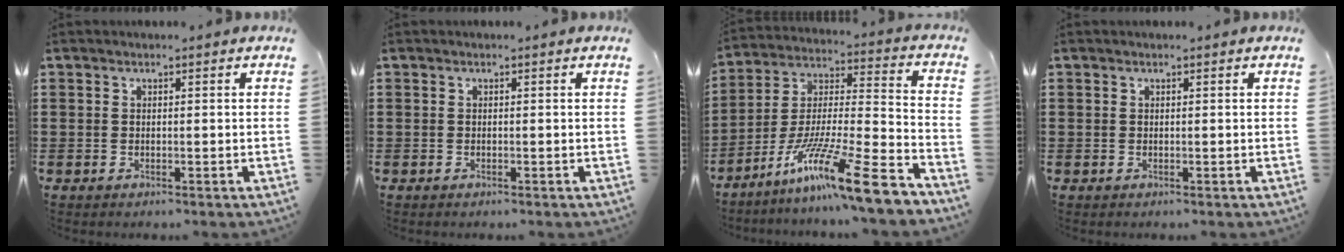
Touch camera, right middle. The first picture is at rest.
{"total": 0.0}
{"total": 15.2, "force": [-11.2, 0.3, 10.4], "torque": [-0.181, 0.013, -0.206]}
{"total": 0.0}